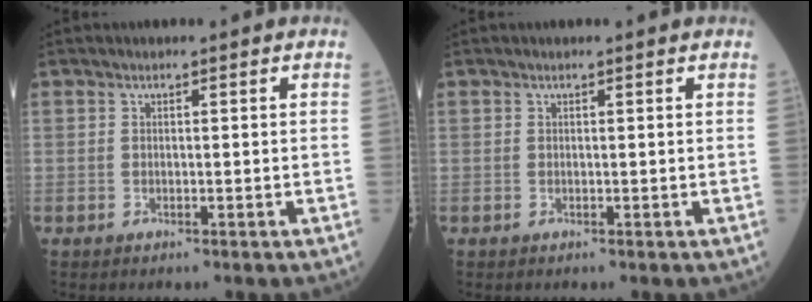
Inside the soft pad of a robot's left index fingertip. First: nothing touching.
{"total": 0.9, "force": [0.9, -0.1, 0.3], "torque": [-0.011, 0.001, 0.011]}